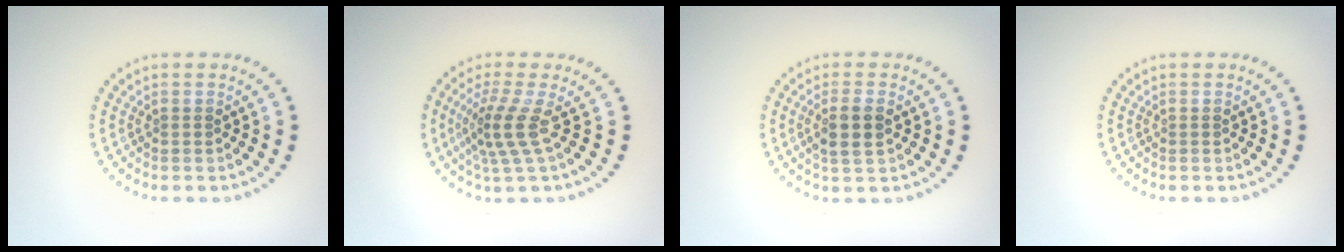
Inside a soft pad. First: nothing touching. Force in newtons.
{"total": 3.3, "press": 2.3, "slide": 2.4}
{"total": 2.6, "press": 2.4, "slide": 0.8}
{"total": 0.0}